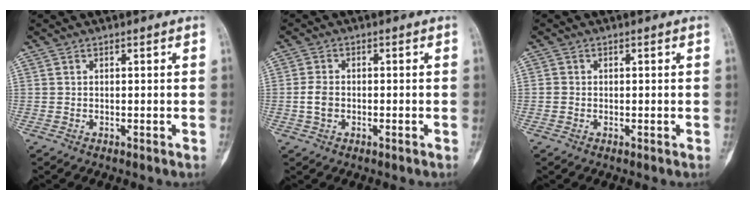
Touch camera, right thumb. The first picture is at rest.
{"total": 3.3, "force": [-0.7, 2.2, 2.3], "torque": [-0.047, 0.009, -0.016]}
{"total": 1.0, "force": [-0.1, 0.9, 0.2], "torque": [0.001, 0.004, -0.002]}